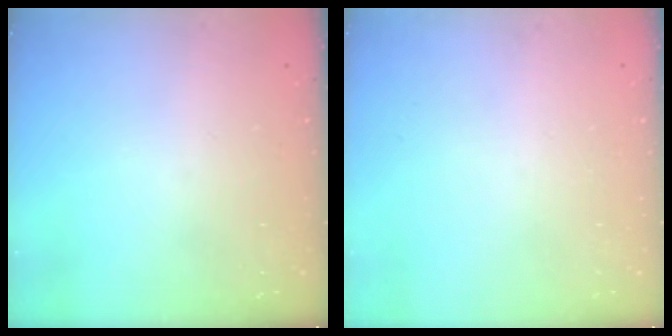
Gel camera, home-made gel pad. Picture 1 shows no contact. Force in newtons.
{"total": 0.0}